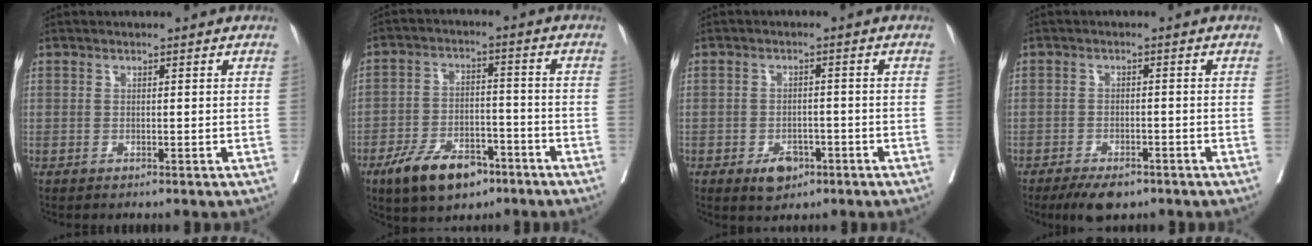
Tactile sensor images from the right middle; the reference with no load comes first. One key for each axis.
{"total": 10.2, "fx": -6.6, "fy": 4.9, "fz": 6.2, "tx": -0.111, "ty": 0.001, "tz": -0.110}
{"total": 4.0, "fx": -2.2, "fy": 2.5, "fz": 2.2, "tx": -0.031, "ty": 0.003, "tz": -0.026}
{"total": 5.0, "fx": -3.6, "fy": 2.1, "fz": 2.8, "tx": -0.045, "ty": -0.003, "tz": -0.056}